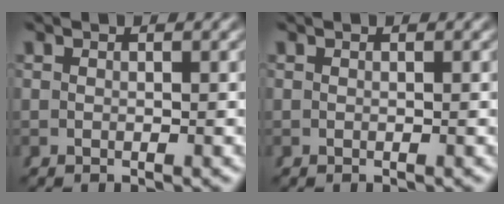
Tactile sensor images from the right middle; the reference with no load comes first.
{"total": 0.0}